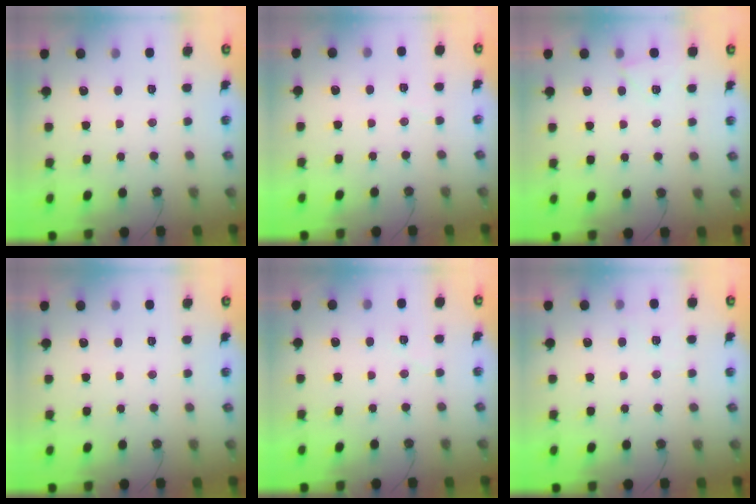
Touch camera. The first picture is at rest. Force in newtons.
{"total": 2.6, "press": 2.5, "slide": 0.8}
{"total": 4.3, "press": 4.1, "slide": 1.3}
{"total": 0.0}
{"total": 3.2, "press": 3.0, "slide": 1.0}
{"total": 3.5, "press": 3.1, "slide": 1.6}